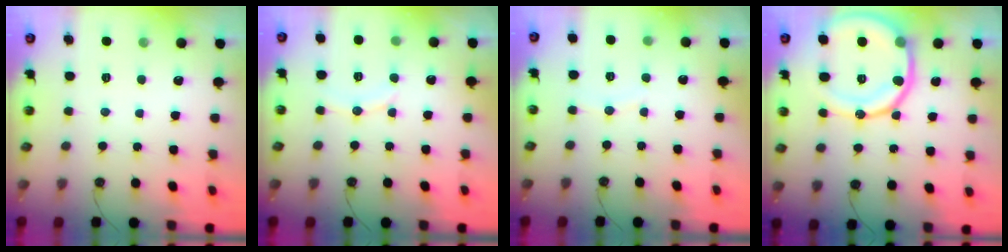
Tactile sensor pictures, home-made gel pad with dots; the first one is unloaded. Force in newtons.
{"total": 6.8, "press": 6.8, "slide": 0.5}
{"total": 3.6, "press": 3.6, "slide": 0.6}
{"total": 18.3, "press": 18.1, "slide": 2.0}